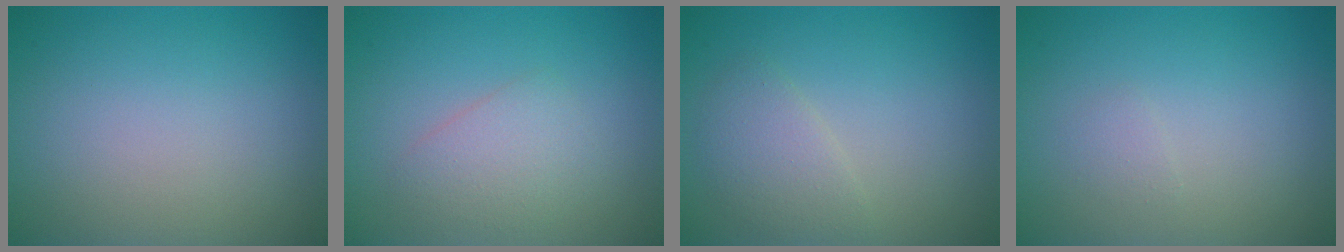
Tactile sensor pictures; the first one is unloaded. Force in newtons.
{"total": 2.3, "press": 2.3, "slide": 0.1}
{"total": 2.3, "press": 2.3, "slide": 0.1}
{"total": 0.6, "press": 0.6, "slide": 0.1}